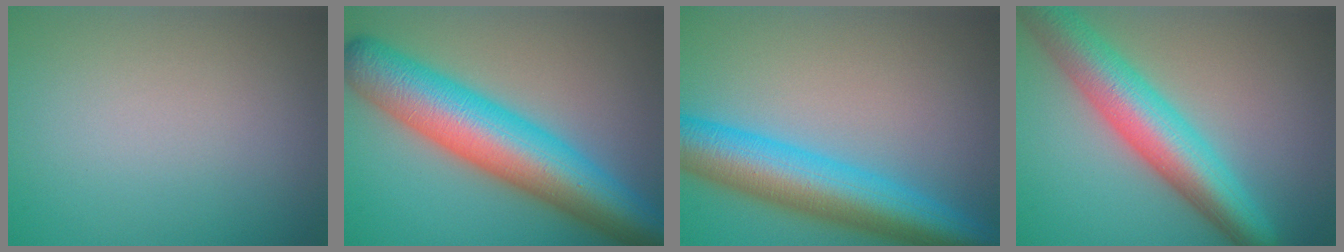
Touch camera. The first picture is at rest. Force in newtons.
{"total": 11.3, "press": 11.3, "slide": 0.2}
{"total": 9.3, "press": 9.3, "slide": 0.2}
{"total": 8.0, "press": 8.0, "slide": 0.1}